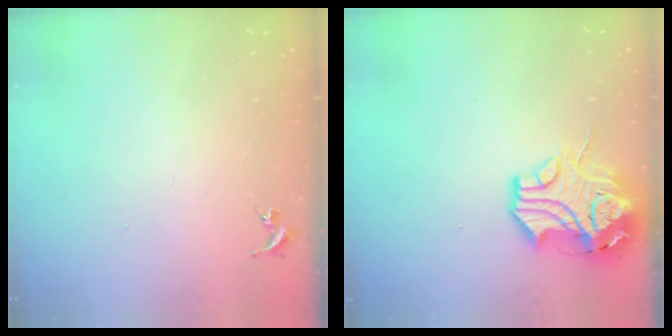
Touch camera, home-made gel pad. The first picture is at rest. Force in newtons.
{"total": 15.4, "press": 15.3, "slide": 2.0}